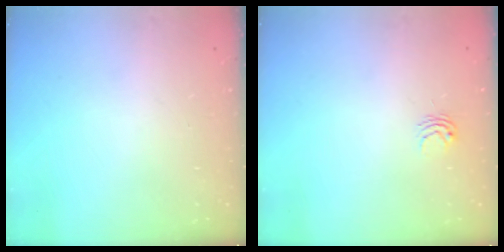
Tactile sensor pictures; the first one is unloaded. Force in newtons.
{"total": 3.0, "press": 3.0, "slide": 0.3}